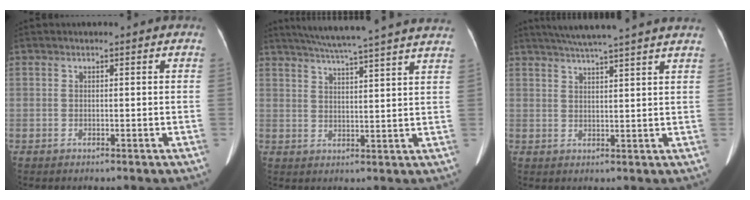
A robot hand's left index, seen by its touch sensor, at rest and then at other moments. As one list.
[{"total": 19.9, "force": [17.6, -0.7, 9.3], "torque": [-0.153, 0.000, 0.229]}, {"total": 13.4, "force": [11.6, -0.8, 6.7], "torque": [-0.113, 0.020, 0.151]}]